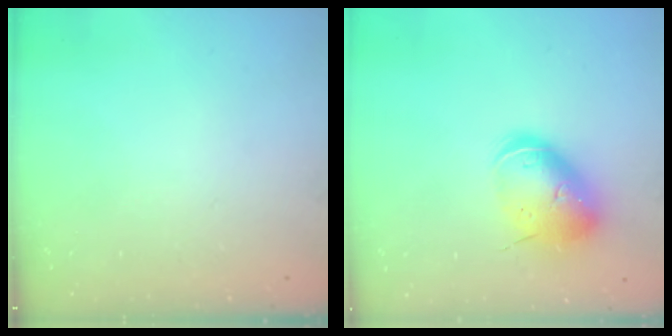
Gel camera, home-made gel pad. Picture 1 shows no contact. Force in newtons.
{"total": 13.6, "press": 13.4, "slide": 2.3}